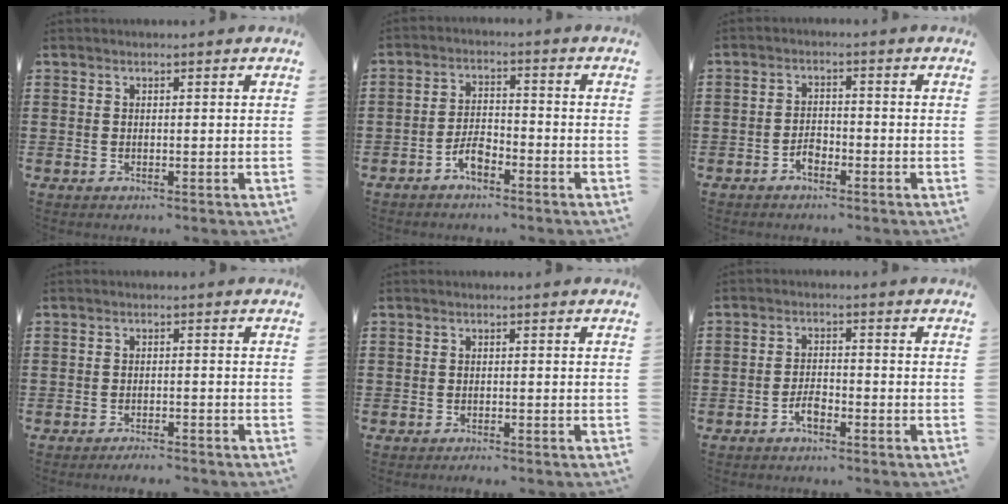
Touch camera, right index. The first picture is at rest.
{"total": 4.1, "force": [-2.7, 1.7, 2.6], "torque": [-0.060, 0.005, -0.056]}
{"total": 2.4, "force": [-1.7, 1.2, 1.2], "torque": [-0.027, 0.005, -0.034]}
{"total": 1.9, "force": [-1.9, 0.0, 0.2], "torque": [-0.008, 0.001, -0.039]}
{"total": 0.8, "force": [-0.8, 0.0, 0.1], "torque": [-0.004, -0.001, -0.017]}
{"total": 2.9, "force": [-1.9, 1.1, 2.0], "torque": [-0.045, 0.003, -0.039]}